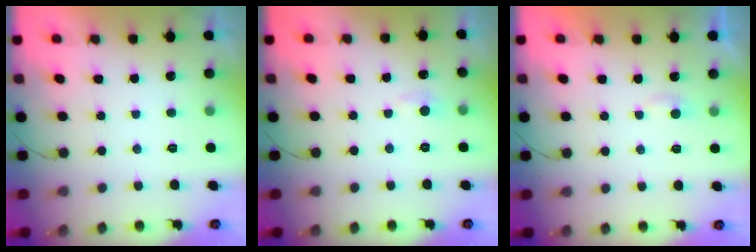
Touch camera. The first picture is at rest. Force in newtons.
{"total": 4.6, "press": 4.5, "slide": 0.7}
{"total": 2.4, "press": 2.4, "slide": 0.2}